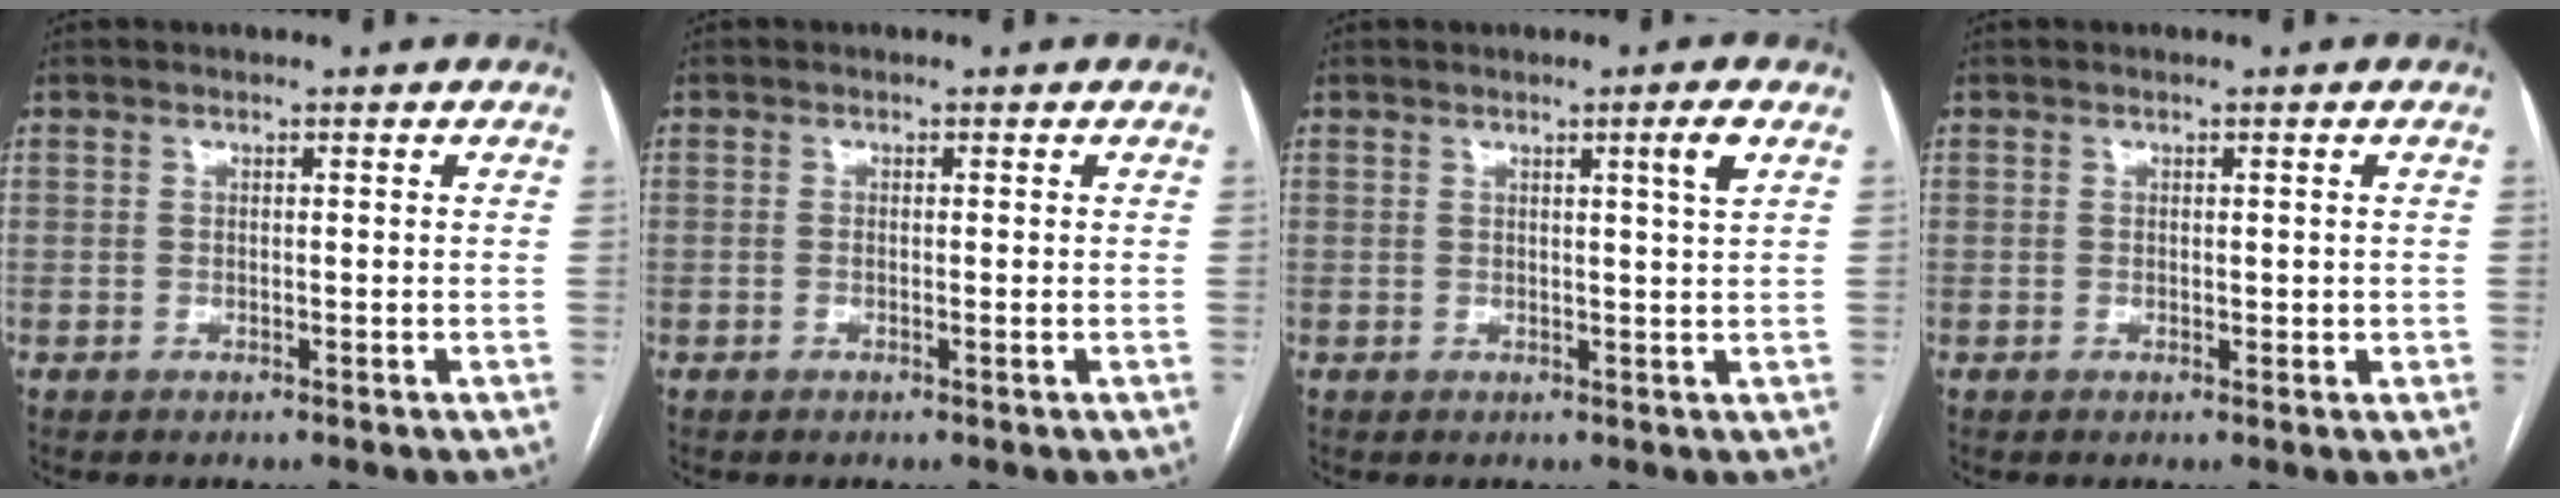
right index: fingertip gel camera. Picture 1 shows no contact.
{"total": 0.8, "force": [-0.2, 0.0, 0.7], "torque": [-0.016, 0.000, -0.003]}
{"total": 2.5, "force": [1.2, -0.7, 2.1], "torque": [-0.031, -0.008, 0.020]}
{"total": 1.1, "force": [-0.1, 0.6, 0.9], "torque": [-0.014, -0.002, 0.001]}